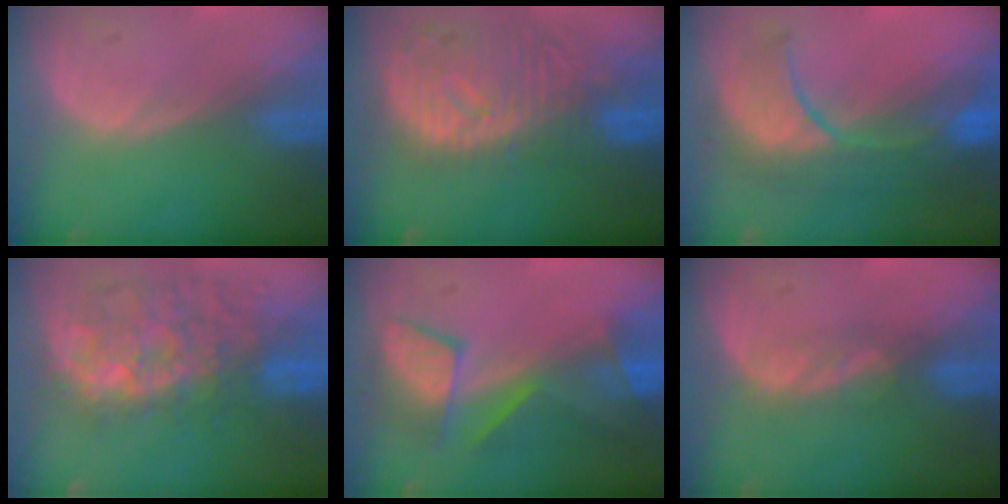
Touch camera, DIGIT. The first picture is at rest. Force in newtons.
{"total": 11.5, "press": 10.0, "slide": 5.7}
{"total": 10.3, "press": 9.0, "slide": 5.1}
{"total": 10.5, "press": 9.9, "slide": 3.4}
{"total": 7.8, "press": 7.6, "slide": 1.6}
{"total": 3.1, "press": 2.7, "slide": 1.6}